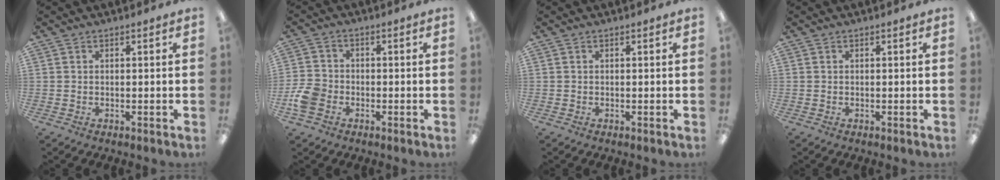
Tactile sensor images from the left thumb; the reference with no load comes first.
{"total": 6.3, "force": [-2.3, 4.9, 3.2], "torque": [-0.067, 0.015, -0.041]}
{"total": 0.0}
{"total": 0.0}